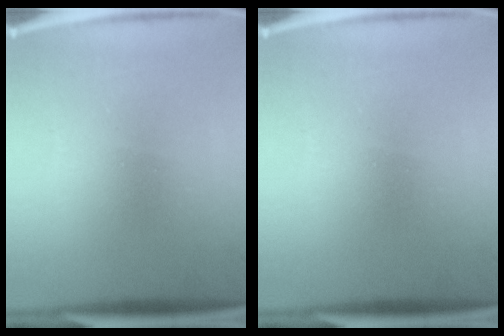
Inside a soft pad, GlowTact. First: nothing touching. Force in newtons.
{"total": 0.0}